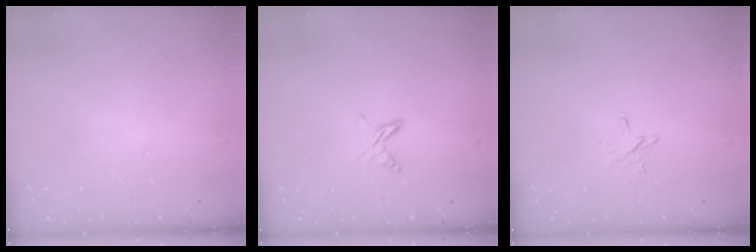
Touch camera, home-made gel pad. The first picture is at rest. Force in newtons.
{"total": 4.6, "press": 4.6, "slide": 0.5}
{"total": 4.1, "press": 4.1, "slide": 0.4}